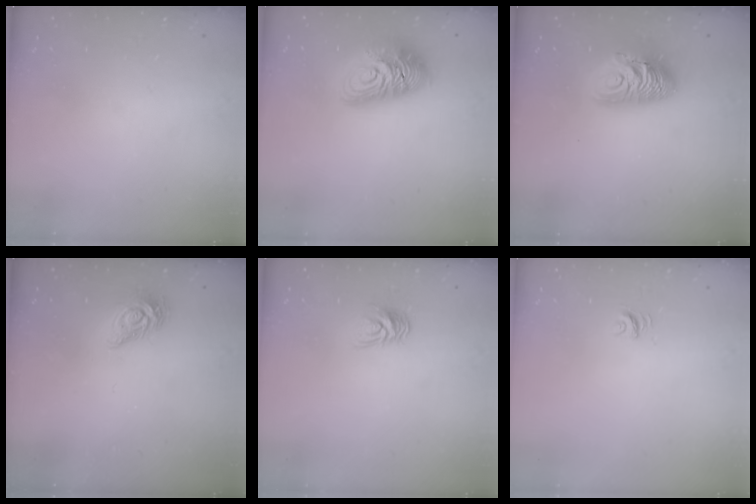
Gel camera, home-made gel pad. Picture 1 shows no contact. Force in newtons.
{"total": 13.6, "press": 13.6, "slide": 1.3}
{"total": 11.5, "press": 11.4, "slide": 1.0}
{"total": 9.0, "press": 9.0, "slide": 0.5}
{"total": 6.6, "press": 6.6, "slide": 0.7}
{"total": 3.7, "press": 3.7, "slide": 0.2}